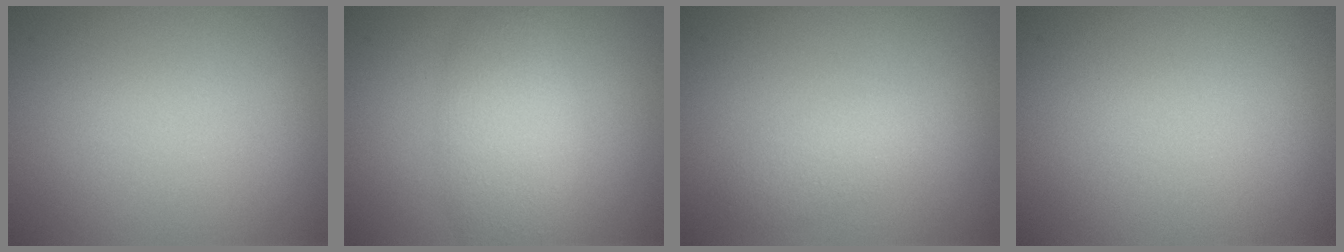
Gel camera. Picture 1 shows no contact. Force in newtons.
{"total": 4.5, "press": 4.5, "slide": 0.3}
{"total": 2.1, "press": 2.1, "slide": 0.0}
{"total": 0.0}